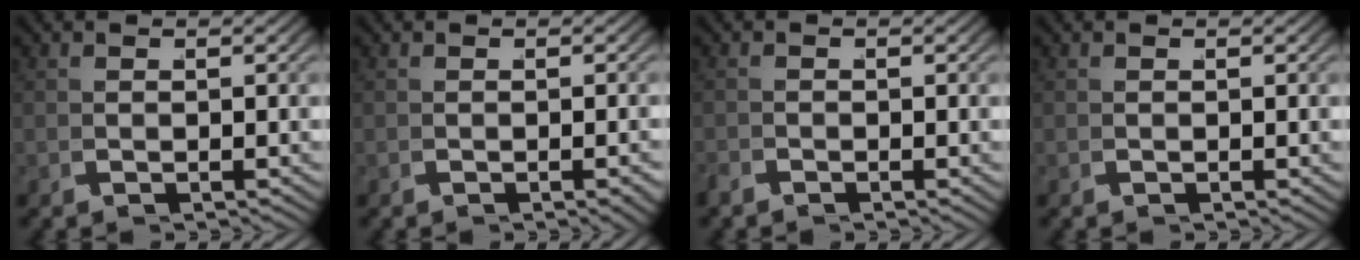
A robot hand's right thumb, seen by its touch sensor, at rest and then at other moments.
{"total": 1.0, "force": [-0.7, 0.2, 0.7], "torque": [-0.007, 0.001, -0.010]}
{"total": 0.7, "force": [-0.7, 0.2, -0.1], "torque": [0.009, -0.003, -0.016]}
{"total": 0.0}